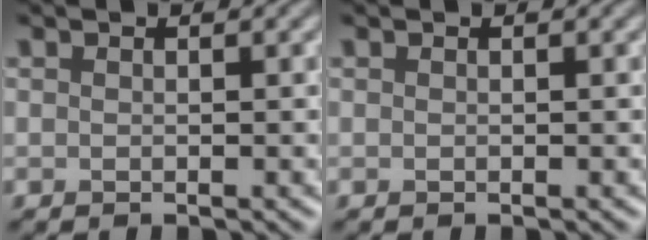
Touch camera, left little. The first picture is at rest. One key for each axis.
{"total": 0.0}